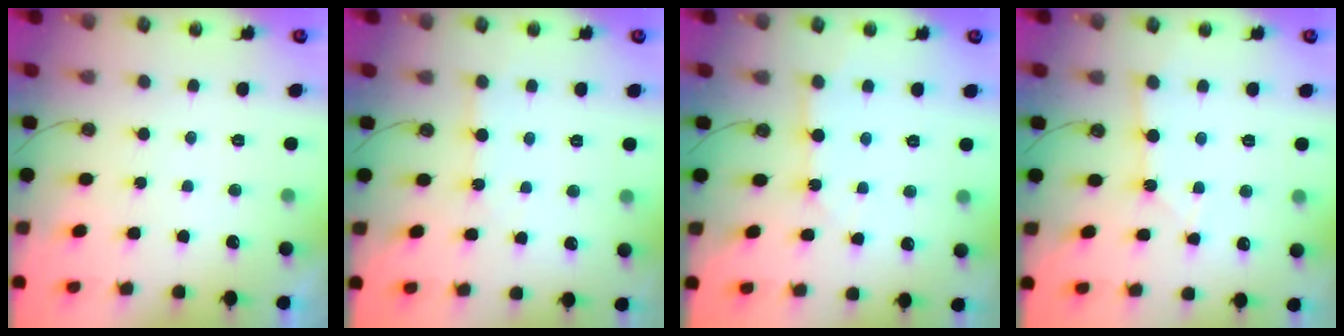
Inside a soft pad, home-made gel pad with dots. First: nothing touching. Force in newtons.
{"total": 3.9, "press": 3.8, "slide": 0.4}
{"total": 6.8, "press": 6.7, "slide": 0.7}
{"total": 2.7, "press": 2.7, "slide": 0.3}